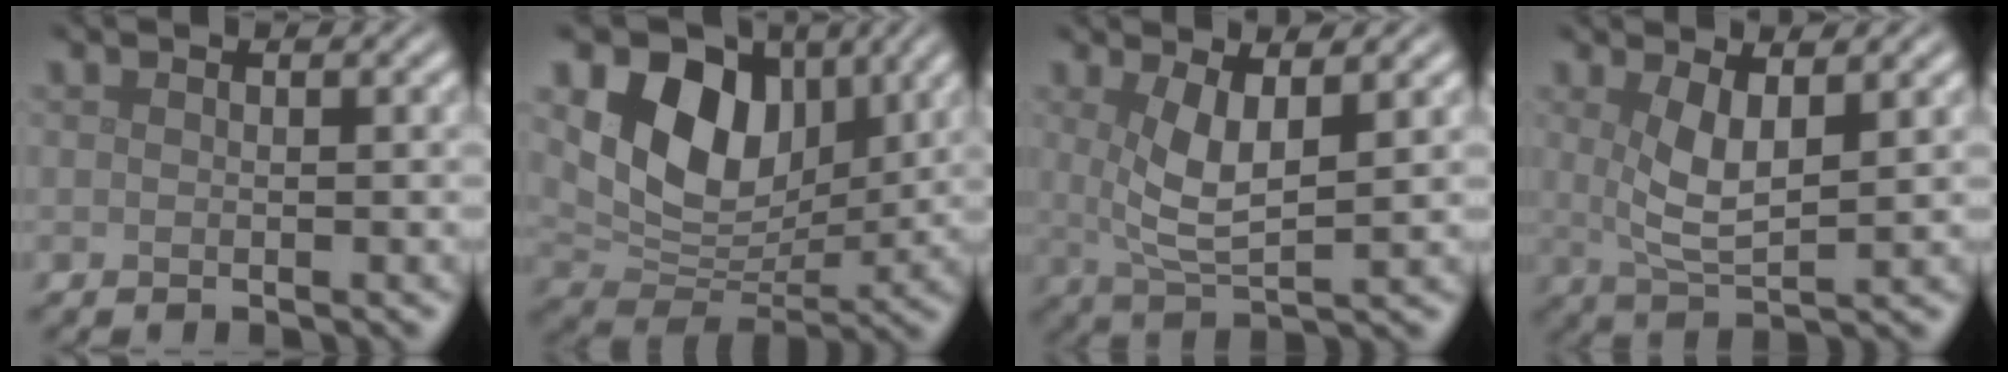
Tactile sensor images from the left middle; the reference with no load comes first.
{"total": 9.7, "force": [3.5, 6.6, 6.1], "torque": [-0.115, -0.010, 0.061]}
{"total": 4.3, "force": [1.3, 1.3, 3.9], "torque": [-0.078, -0.008, 0.028]}
{"total": 3.8, "force": [1.3, 1.2, 3.4], "torque": [-0.072, -0.009, 0.029]}